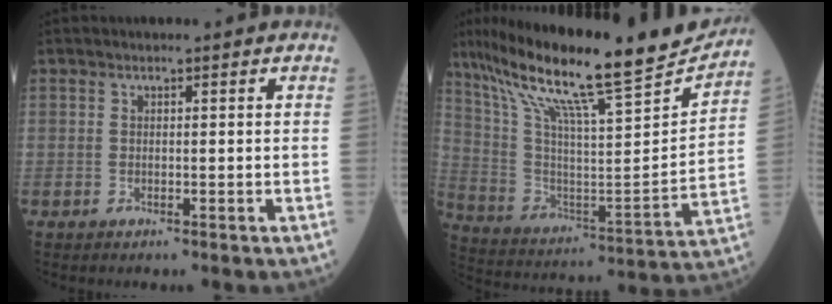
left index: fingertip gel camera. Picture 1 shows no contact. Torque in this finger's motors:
{"motor_torque": [0.88, -0.91, 0.38, 0.21]}